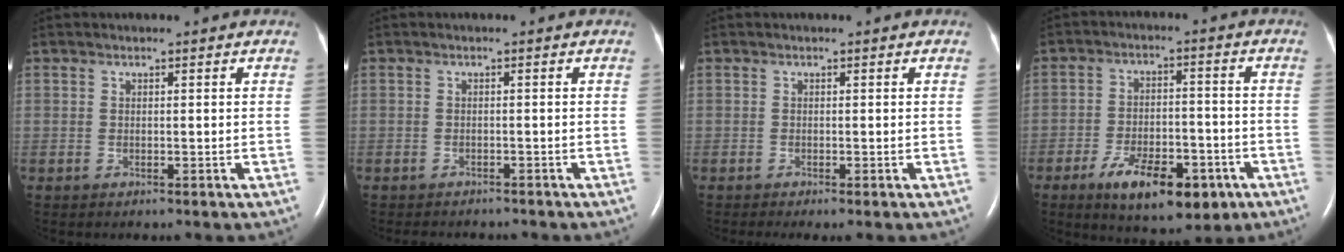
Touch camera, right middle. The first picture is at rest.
{"total": 4.7, "force": [-4.2, 1.4, 1.7], "torque": [-0.023, -0.003, -0.050]}
{"total": 1.3, "force": [-0.8, -0.1, 1.0], "torque": [-0.016, -0.003, -0.009]}
{"total": 12.3, "force": [-6.5, 5.1, 9.1], "torque": [-0.145, -0.007, -0.093]}